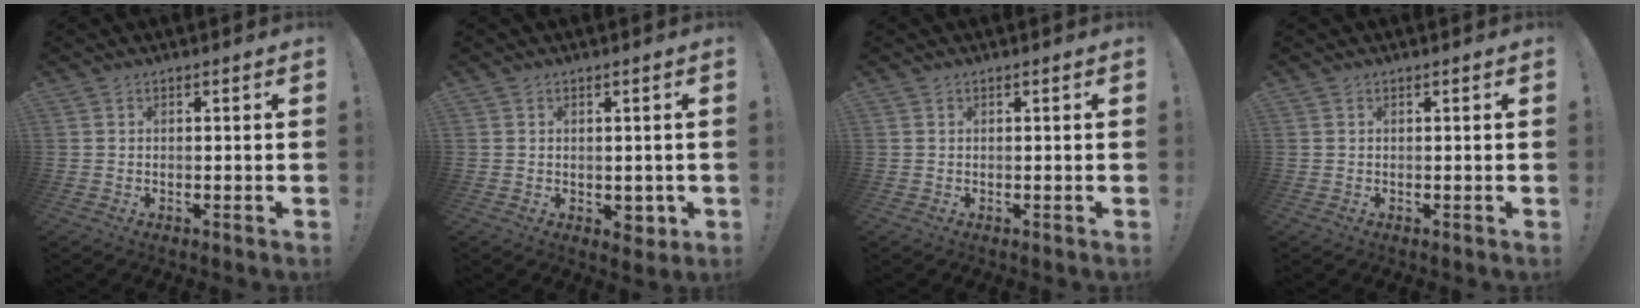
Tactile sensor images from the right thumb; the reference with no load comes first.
{"total": 3.6, "force": [-0.1, 2.9, 2.2], "torque": [-0.004, -0.003, -0.002]}
{"total": 0.0}
{"total": 0.0}